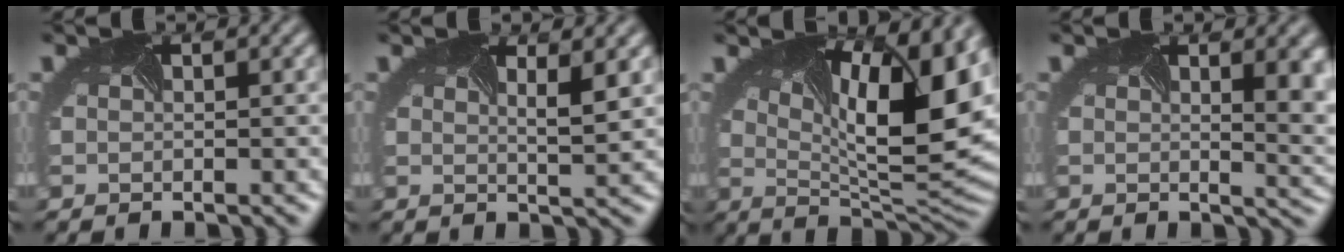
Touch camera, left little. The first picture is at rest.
{"total": 2.2, "force": [1.0, 0.5, 1.9], "torque": [-0.002, 0.005, 0.000]}
{"total": 14.4, "force": [4.4, 5.3, 12.6], "torque": [-0.170, 0.012, 0.070]}
{"total": 8.0, "force": [2.0, 3.9, 6.7], "torque": [-0.054, -0.002, 0.030]}